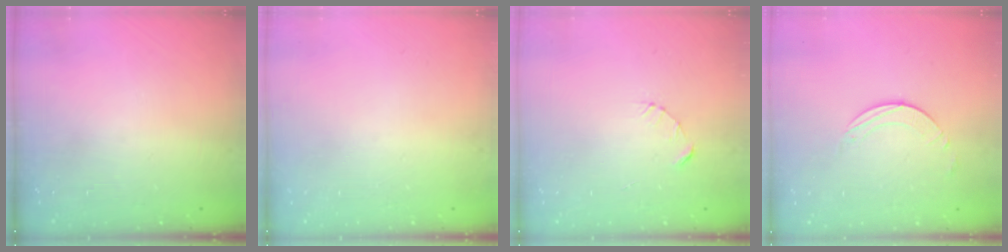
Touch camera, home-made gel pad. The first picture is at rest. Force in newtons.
{"total": 0.0}
{"total": 2.3, "press": 2.3, "slide": 0.3}
{"total": 1.6, "press": 1.6, "slide": 0.2}